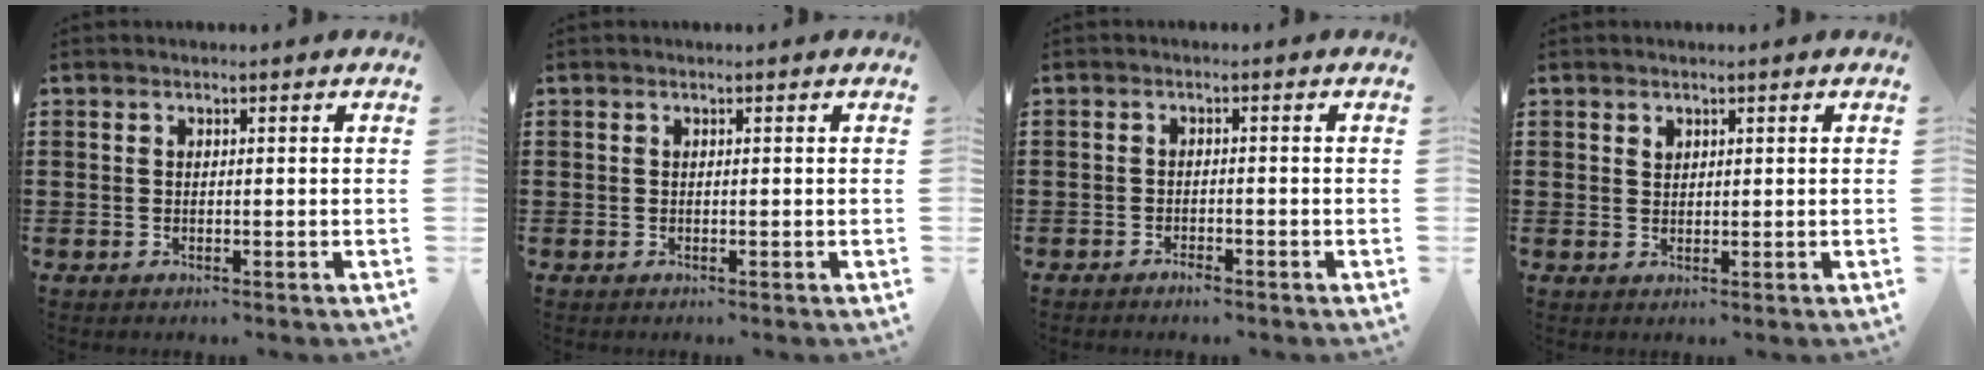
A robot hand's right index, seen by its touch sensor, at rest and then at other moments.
{"total": 0.0}
{"total": 1.3, "force": [-1.2, 0.3, 0.5], "torque": [-0.014, -0.003, -0.022]}
{"total": 1.1, "force": [0.8, 0.7, 0.2], "torque": [-0.006, 0.003, 0.015]}